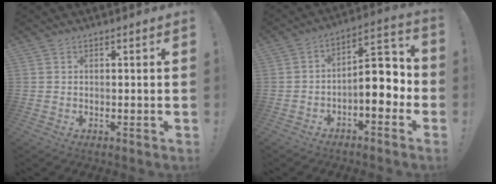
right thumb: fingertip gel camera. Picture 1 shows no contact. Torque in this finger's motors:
{"motor_torque": [1.34, 1.79, 0.80, -0.96, 0.01]}